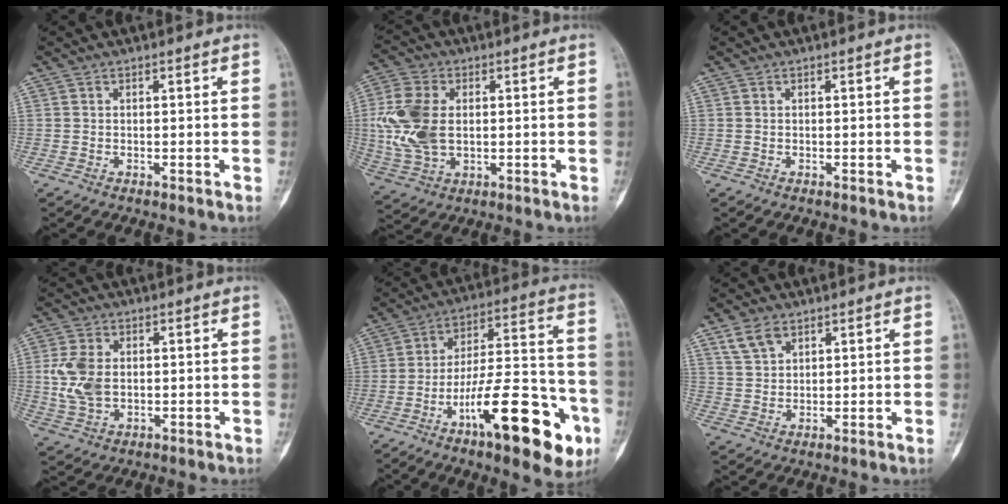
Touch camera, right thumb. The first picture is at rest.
{"total": 12.5, "force": [0.8, 8.1, 9.5], "torque": [-0.209, 0.003, 0.020]}
{"total": 0.0}
{"total": 8.2, "force": [0.5, 5.4, 6.1], "torque": [-0.131, -0.001, 0.016]}
{"total": 23.7, "force": [-10.7, 7.5, 19.8], "torque": [-0.275, 0.060, -0.161]}
{"total": 4.7, "force": [3.1, 2.8, 2.3], "torque": [-0.035, -0.010, 0.066]}